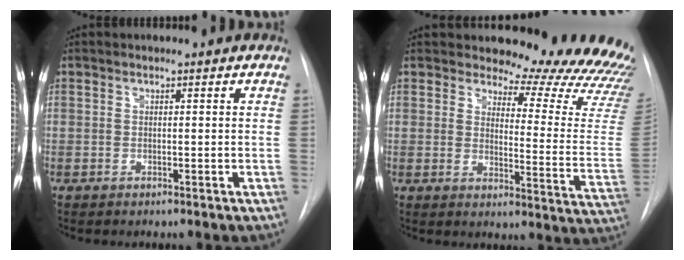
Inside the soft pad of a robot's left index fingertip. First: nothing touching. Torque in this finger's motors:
{"motor_torque": [0.91, -1.15, 0.24, 0.01]}